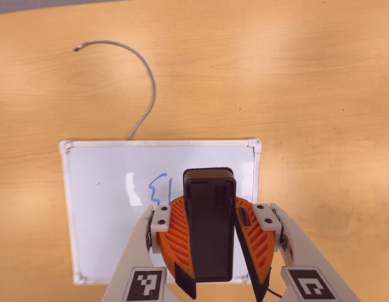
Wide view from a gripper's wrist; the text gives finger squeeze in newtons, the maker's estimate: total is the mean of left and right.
{"total": 9.3, "left": 9.4, "right": 9.2}